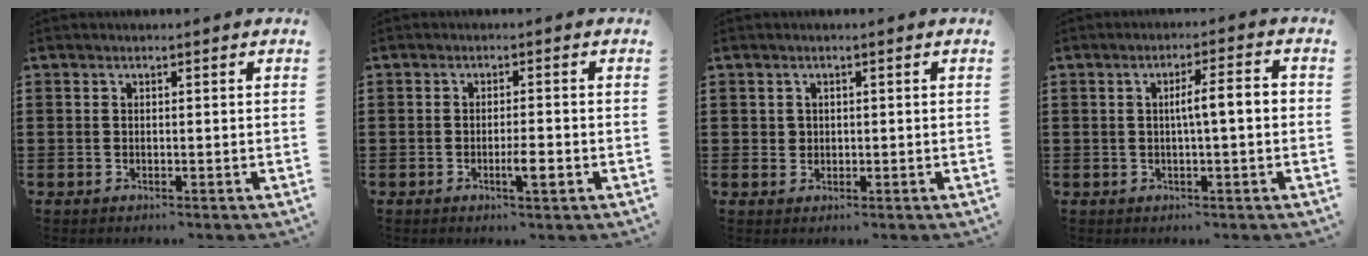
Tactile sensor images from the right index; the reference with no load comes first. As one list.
[{"total": 2.9, "force": [-1.2, 0.5, 2.6], "torque": [-0.043, 0.001, -0.022]}, {"total": 1.1, "force": [0.3, 1.0, 0.3], "torque": [-0.008, 0.004, 0.007]}, {"total": 4.2, "force": [-0.1, 0.4, 4.2], "torque": [-0.075, 0.004, -0.007]}]